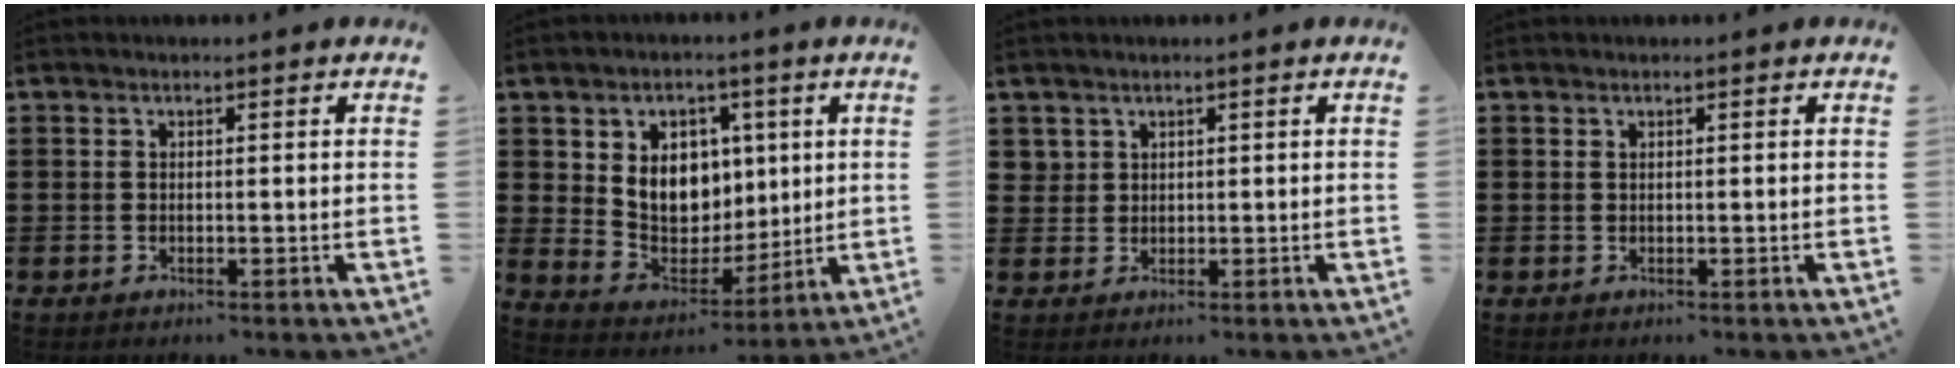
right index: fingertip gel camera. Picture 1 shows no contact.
{"total": 8.6, "force": [2.3, 7.3, 3.9], "torque": [-0.079, -0.005, 0.044]}
{"total": 2.2, "force": [1.3, 1.8, 0.2], "torque": [-0.011, 0.008, 0.026]}
{"total": 0.0}